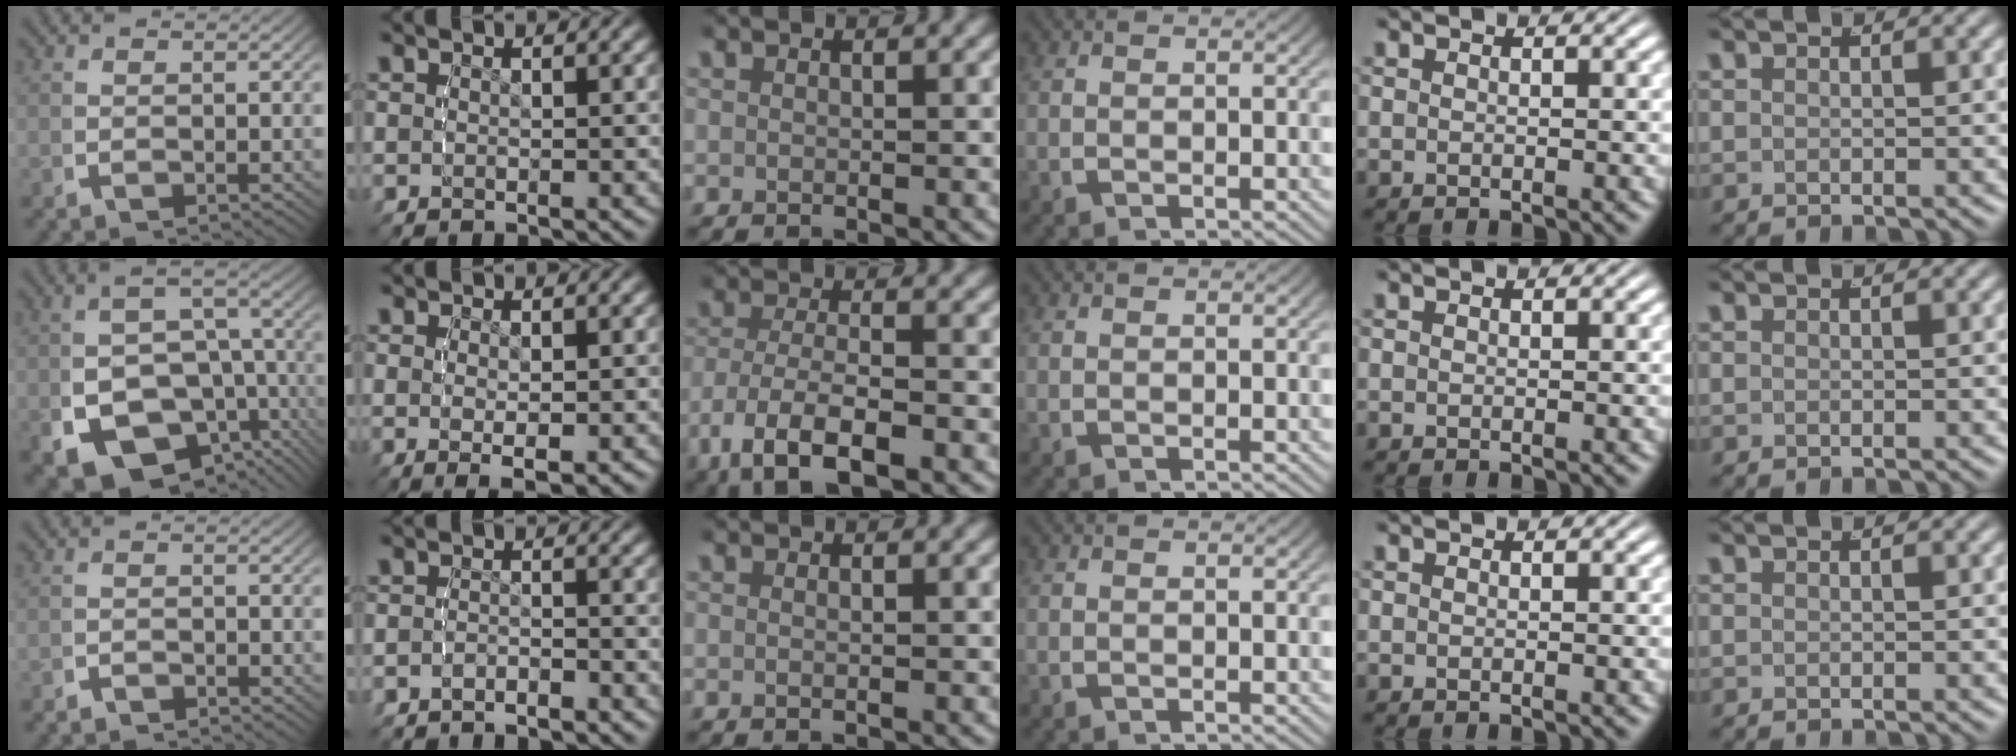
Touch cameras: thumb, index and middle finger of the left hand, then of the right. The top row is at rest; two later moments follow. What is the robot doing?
{"motion": "lift_and_place", "object": "cloth"}